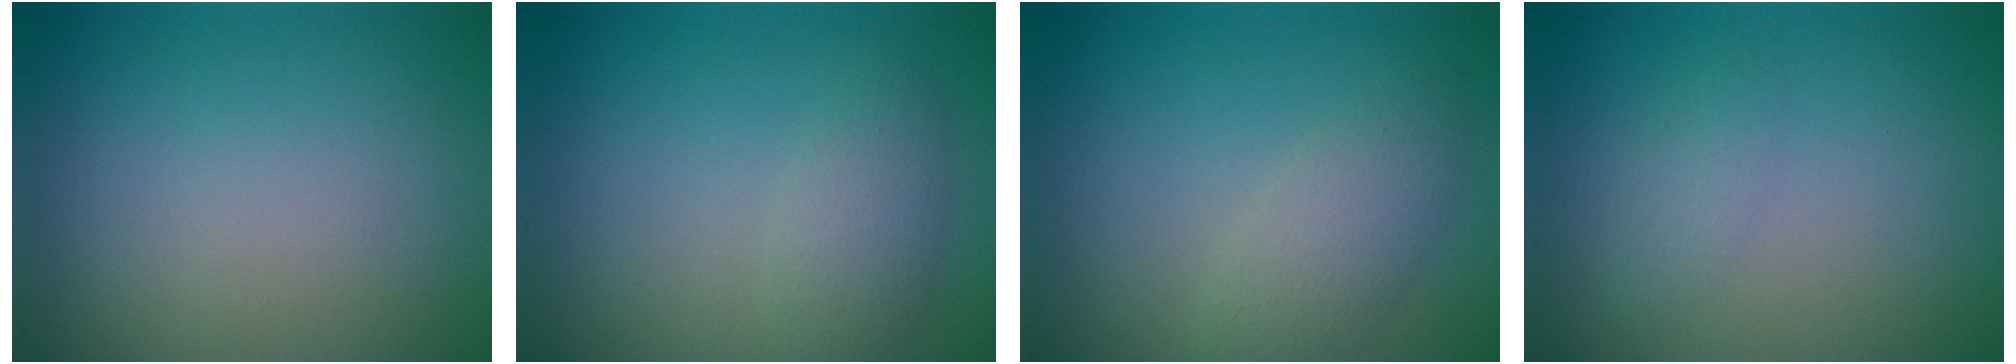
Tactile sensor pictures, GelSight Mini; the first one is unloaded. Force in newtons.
{"total": 2.6, "press": 2.6, "slide": 0.1}
{"total": 2.9, "press": 2.9, "slide": 0.1}
{"total": 1.2, "press": 1.2, "slide": 0.0}